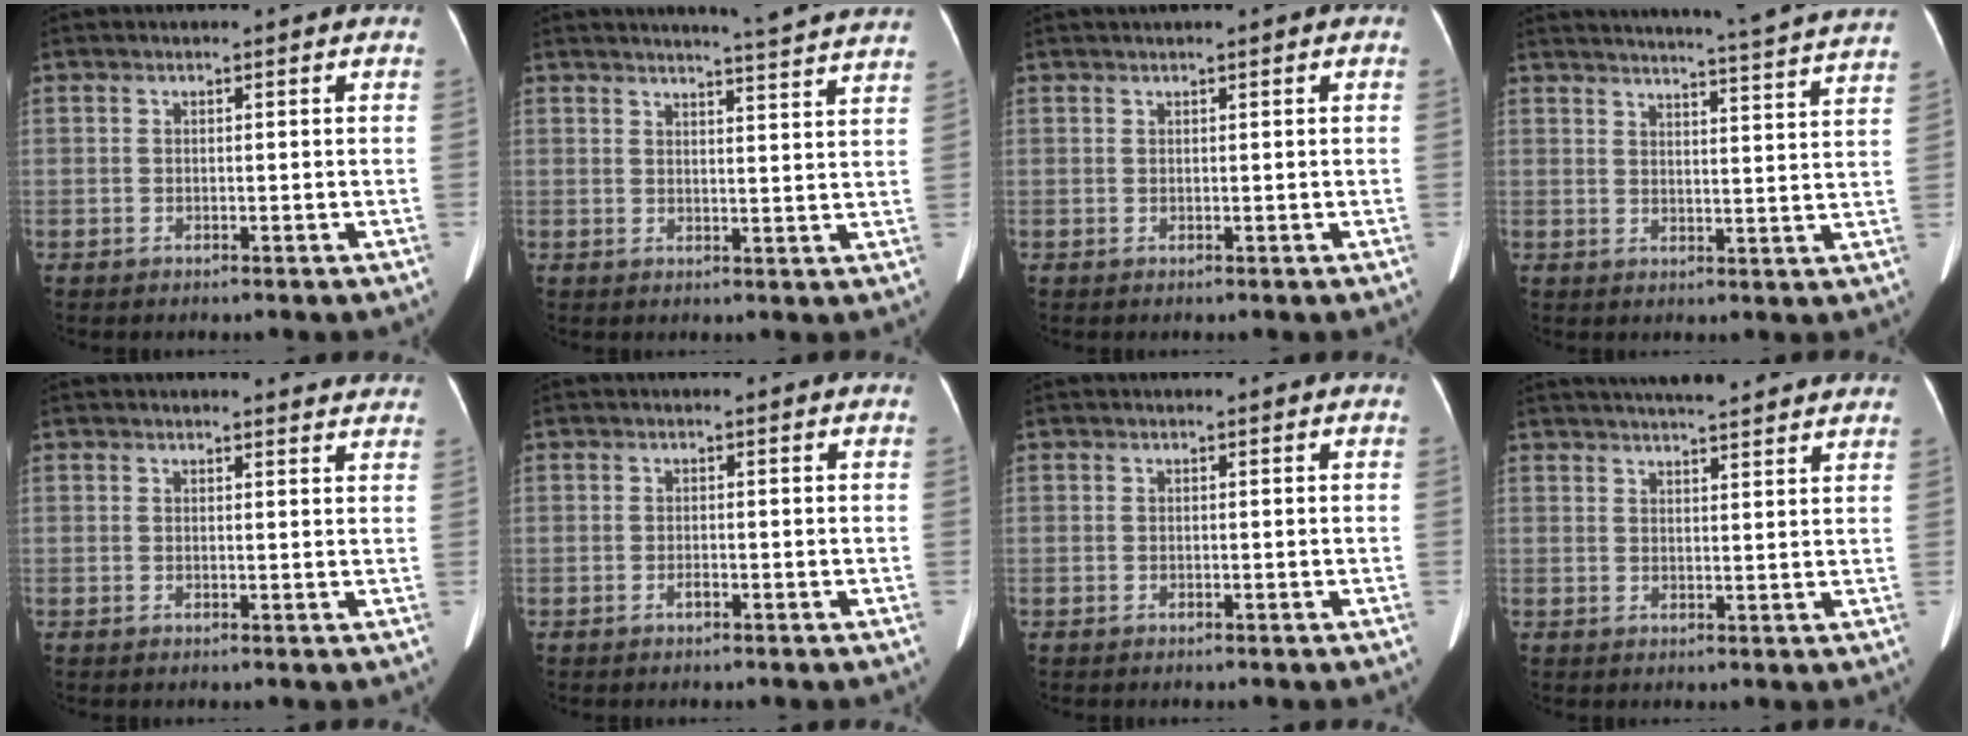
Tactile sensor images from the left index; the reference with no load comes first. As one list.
[{"total": 11.8, "force": [11.3, -1.5, 3.1], "torque": [-0.046, -0.044, 0.118]}, {"total": 1.2, "force": [0.8, 0.1, 0.9], "torque": [-0.015, 0.018, 0.013]}, {"total": 21.6, "force": [20.4, -1.4, 7.1], "torque": [-0.112, -0.062, 0.239]}, {"total": 5.8, "force": [5.7, 1.1, 0.8], "torque": [0.003, -0.010, 0.040]}, {"total": 0.6, "force": [-0.5, 0.1, 0.4], "torque": [-0.012, -0.001, -0.006]}, {"total": 0.0}, {"total": 13.6, "force": [12.1, 1.5, 6.0], "torque": [-0.088, 0.029, 0.154]}]